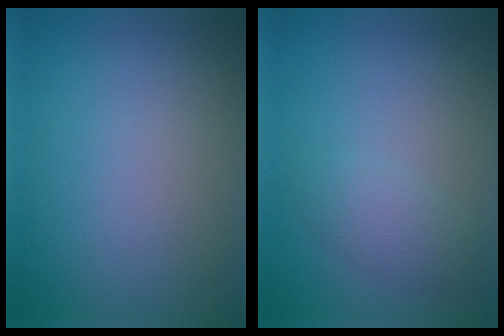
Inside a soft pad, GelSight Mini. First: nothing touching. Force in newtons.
{"total": 2.2, "press": 2.2, "slide": 0.1}